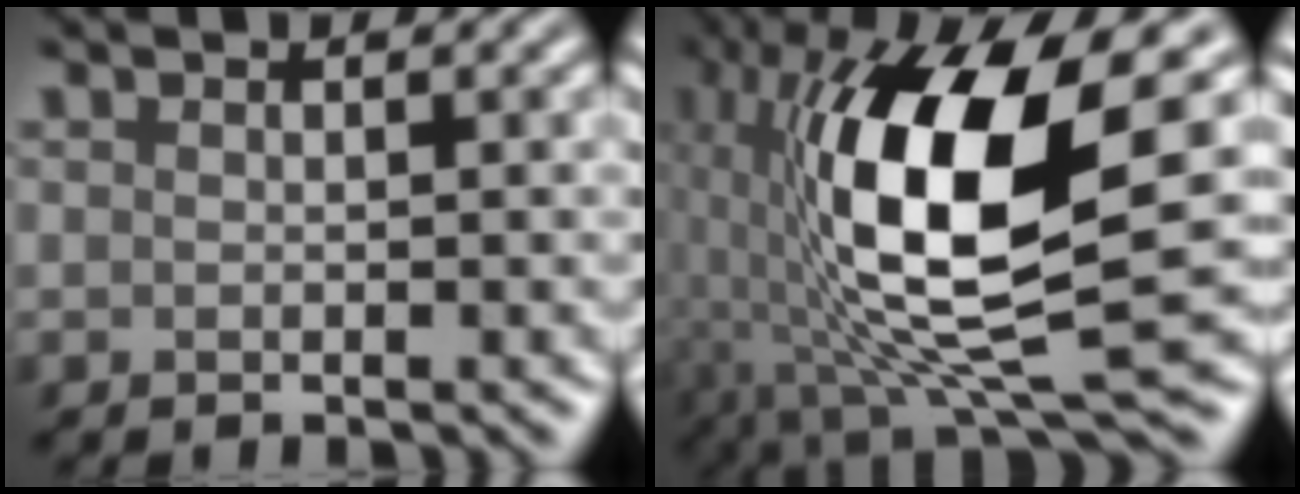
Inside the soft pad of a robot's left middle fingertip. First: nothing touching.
{"total": 13.7, "force": [0.5, 4.3, 13.0], "torque": [-0.244, -0.007, 0.010]}